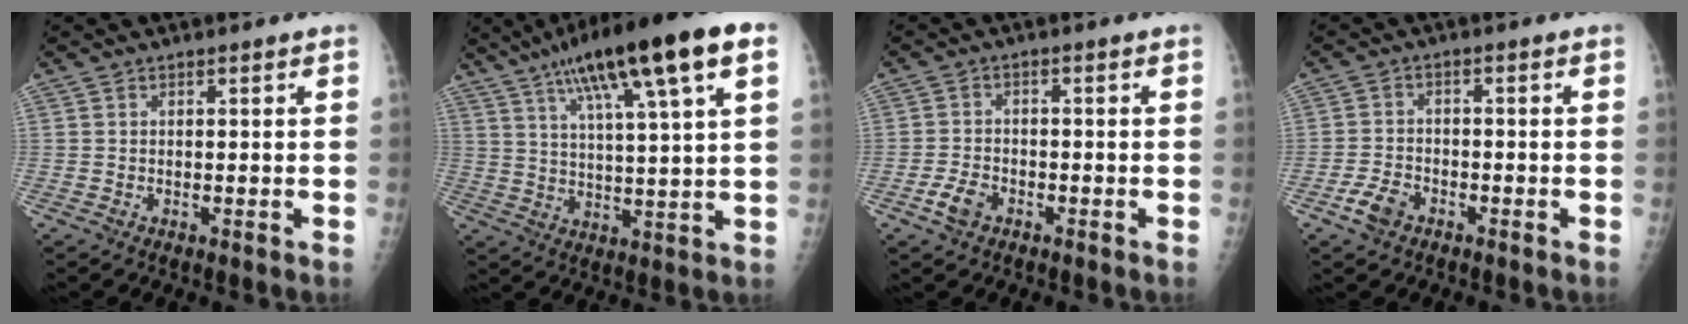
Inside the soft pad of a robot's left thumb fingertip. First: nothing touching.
{"total": 19.8, "force": [10.0, 3.3, 16.8], "torque": [-0.269, 0.005, 0.160]}
{"total": 3.9, "force": [-2.2, 2.4, 2.1], "torque": [-0.039, 0.012, -0.040]}
{"total": 4.4, "force": [-2.8, 2.7, 2.2], "torque": [-0.039, 0.014, -0.049]}